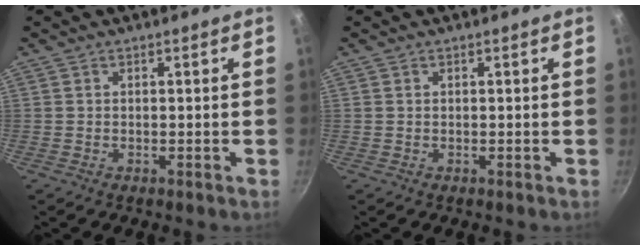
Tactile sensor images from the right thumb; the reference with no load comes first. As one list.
[{"total": 0.0}]